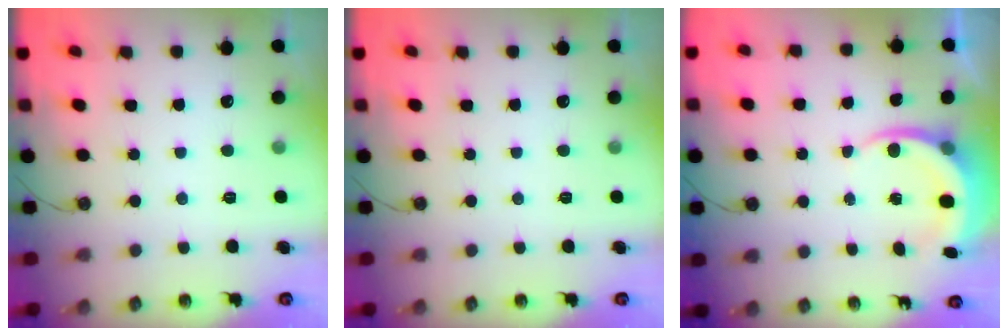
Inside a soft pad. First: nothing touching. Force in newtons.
{"total": 0.0}
{"total": 6.5, "press": 6.4, "slide": 1.0}